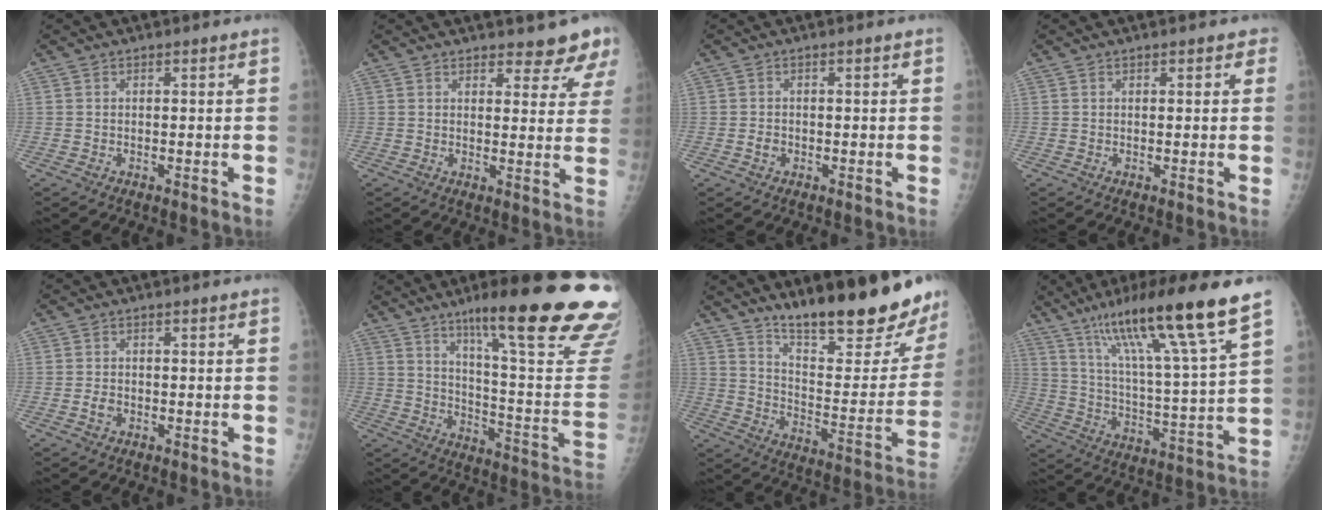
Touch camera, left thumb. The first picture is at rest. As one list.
[{"total": 7.8, "force": [7.1, 2.6, 2.0], "torque": [0.018, -0.039, 0.064]}, {"total": 1.5, "force": [-0.5, 1.1, 0.8], "torque": [-0.012, 0.003, -0.009]}, {"total": 1.4, "force": [0.9, 0.8, 0.8], "torque": [0.004, 0.000, 0.005]}, {"total": 1.7, "force": [-0.6, 1.2, 1.1], "torque": [-0.020, 0.004, -0.013]}, {"total": 30.0, "force": [19.1, 4.3, 22.8], "torque": [-0.248, -0.083, 0.271]}, {"total": 24.5, "force": [18.7, 5.1, 15.0], "torque": [-0.185, -0.117, 0.275]}, {"total": 20.7, "force": [13.5, 1.6, 15.6], "torque": [-0.250, -0.048, 0.228]}]